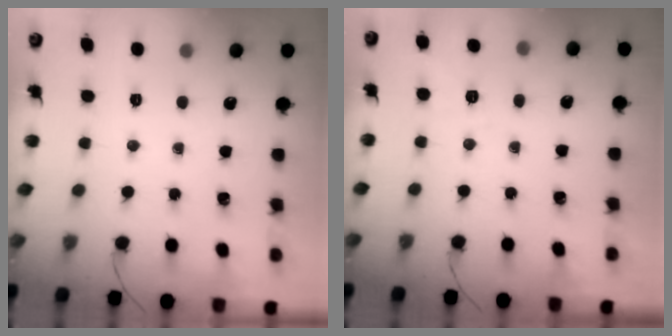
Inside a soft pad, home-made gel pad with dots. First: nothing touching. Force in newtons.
{"total": 2.2, "press": 0.2, "slide": 2.2}